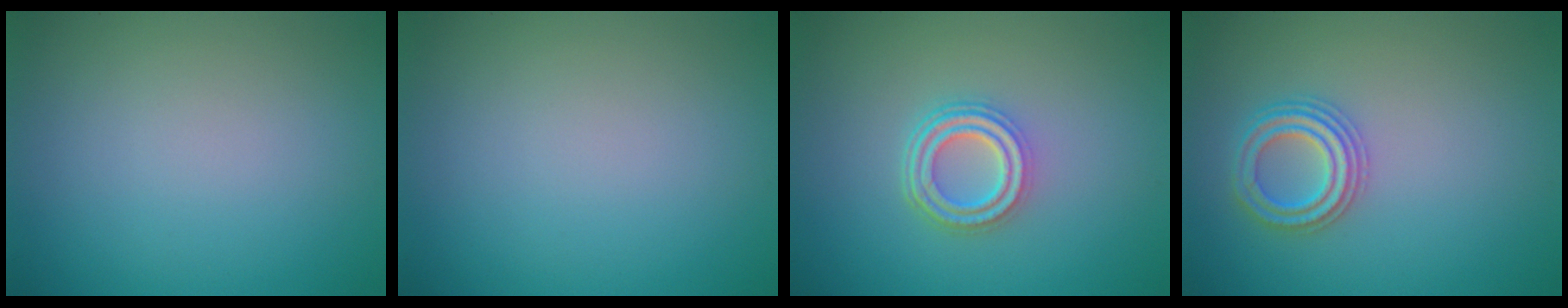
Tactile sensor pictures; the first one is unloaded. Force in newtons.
{"total": 0.0}
{"total": 4.1, "press": 3.1, "slide": 2.6}
{"total": 2.9, "press": 2.9, "slide": 0.5}